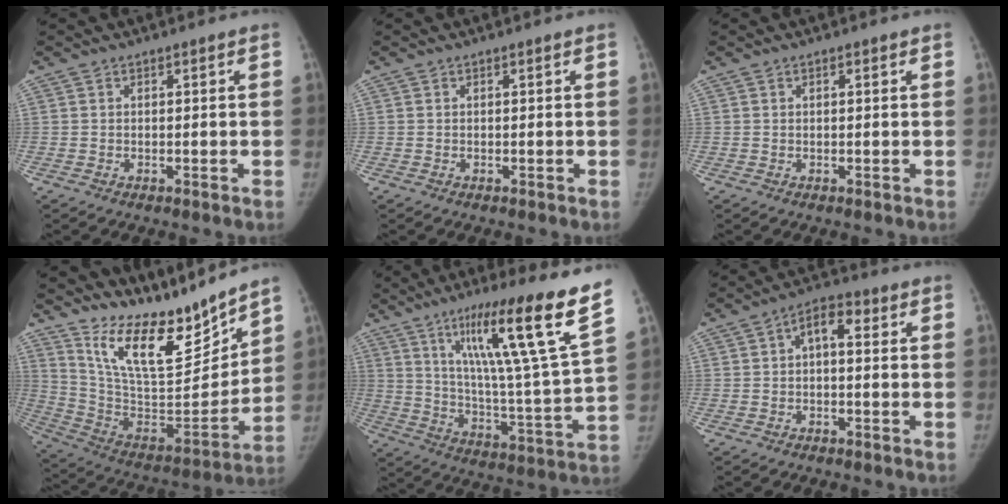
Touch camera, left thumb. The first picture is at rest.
{"total": 0.0}
{"total": 0.0}
{"total": 20.8, "force": [17.3, 5.5, 10.2], "torque": [-0.116, -0.118, 0.310]}
{"total": 24.0, "force": [14.0, 0.4, 19.5], "torque": [-0.274, -0.060, 0.224]}
{"total": 5.0, "force": [0.6, 2.7, 4.2], "torque": [-0.051, 0.024, 0.000]}